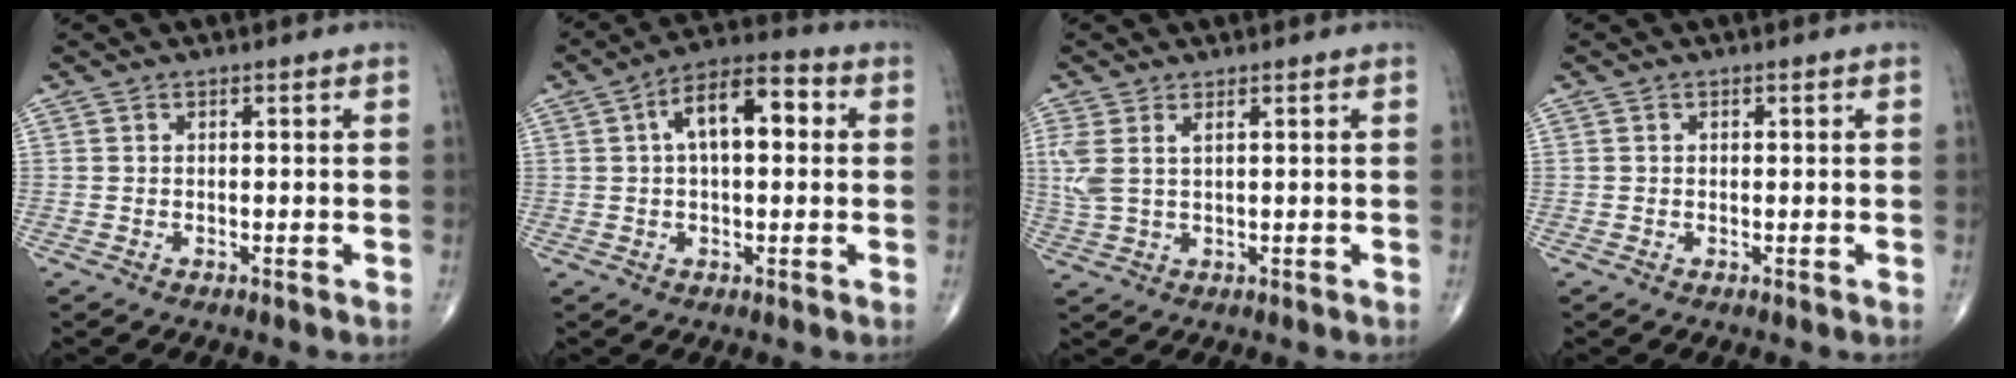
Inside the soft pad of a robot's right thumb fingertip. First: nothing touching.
{"total": 10.8, "force": [2.1, 5.3, 9.2], "torque": [-0.140, 0.029, 0.023]}
{"total": 4.7, "force": [1.6, 1.9, 4.0], "torque": [-0.118, 0.005, 0.041]}
{"total": 0.0}